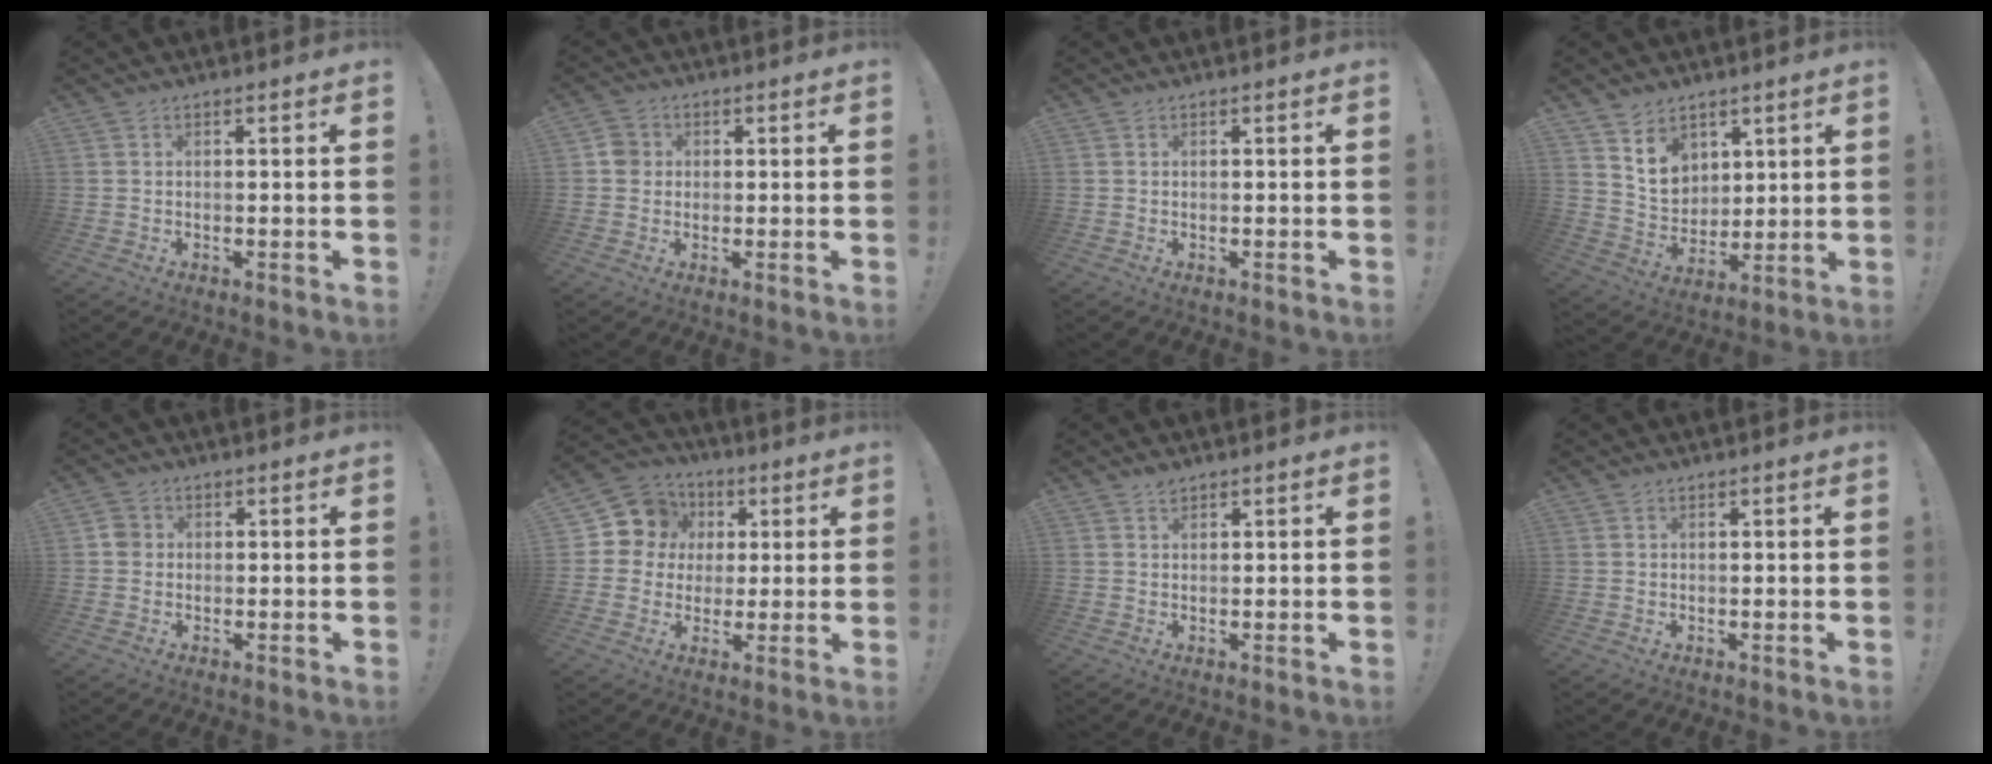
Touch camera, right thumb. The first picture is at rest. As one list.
[{"total": 4.3, "force": [0.4, 4.0, 1.4], "torque": [-0.014, 0.010, 0.008]}, {"total": 0.0}, {"total": 10.7, "force": [6.6, 7.7, 3.3], "torque": [-0.045, -0.049, 0.132]}, {"total": 3.3, "force": [0.1, 3.0, 1.2], "torque": [-0.015, 0.008, 0.002]}, {"total": 11.7, "force": [2.9, 10.7, 3.7], "torque": [-0.052, -0.006, 0.065]}, {"total": 1.5, "force": [1.2, 0.7, 0.6], "torque": [0.003, -0.007, 0.021]}, {"total": 1.7, "force": [1.0, 1.3, 0.1], "torque": [0.013, -0.012, 0.015]}]